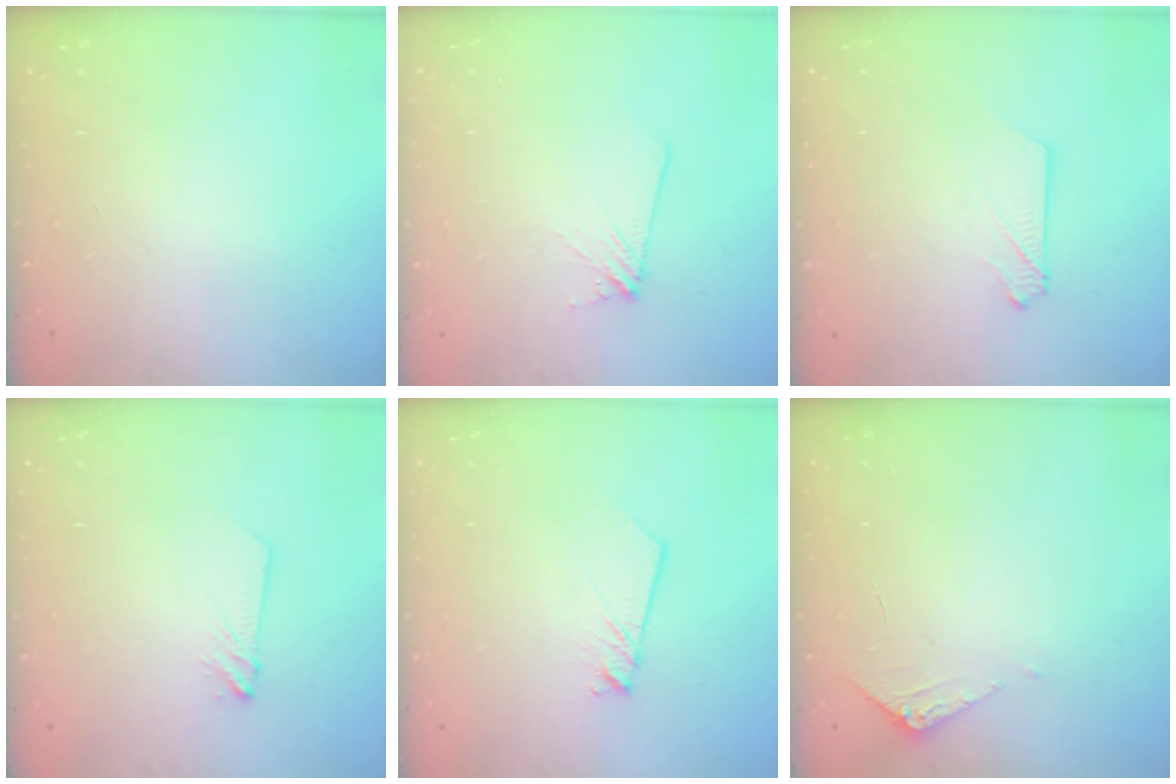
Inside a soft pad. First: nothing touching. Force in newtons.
{"total": 4.3, "press": 4.2, "slide": 0.6}
{"total": 2.6, "press": 2.6, "slide": 0.3}
{"total": 2.8, "press": 2.8, "slide": 0.3}
{"total": 2.5, "press": 2.5, "slide": 0.1}
{"total": 5.0, "press": 5.0, "slide": 0.5}